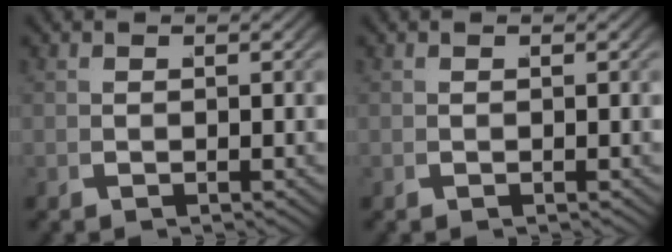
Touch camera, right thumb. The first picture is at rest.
{"total": 0.0}